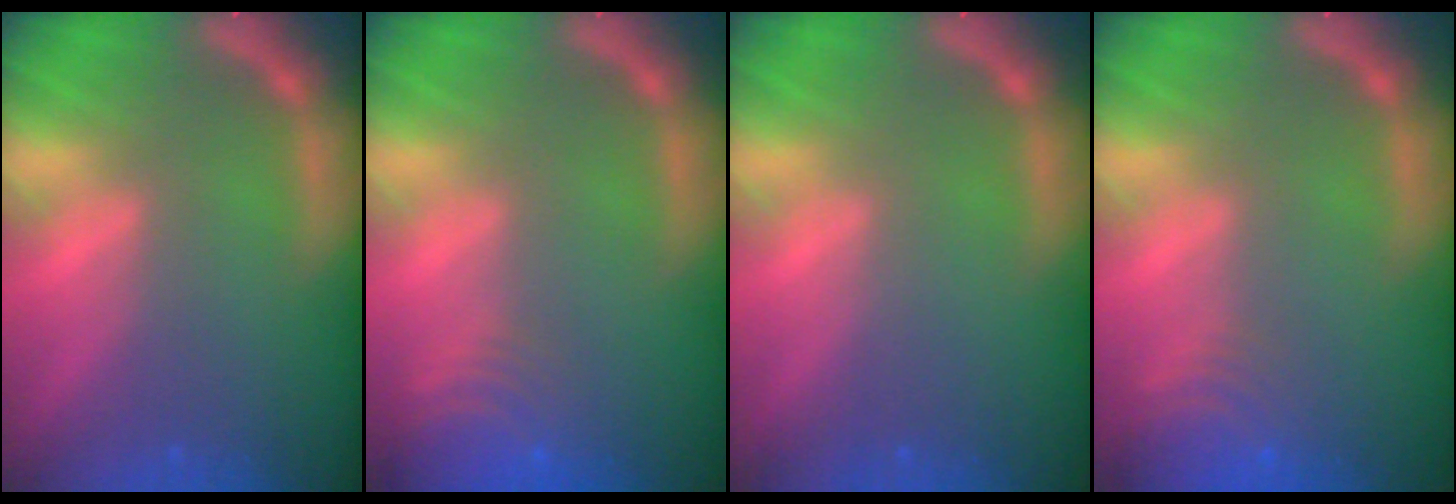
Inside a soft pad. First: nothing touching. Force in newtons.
{"total": 7.0}
{"total": 0.0}
{"total": 6.5}